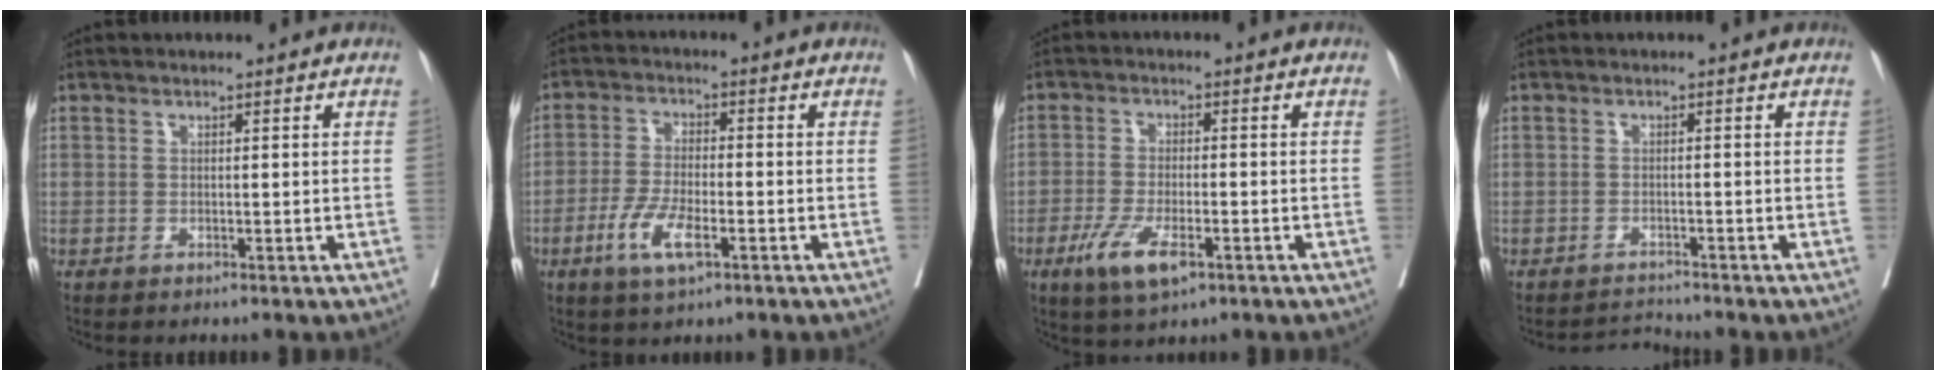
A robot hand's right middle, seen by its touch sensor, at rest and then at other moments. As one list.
[{"total": 6.8, "force": [-3.1, 1.9, 5.7], "torque": [-0.116, -0.007, -0.055]}, {"total": 7.1, "force": [-3.6, 2.1, 5.8], "torque": [-0.116, -0.013, -0.059]}, {"total": 2.2, "force": [-2.0, -0.7, -0.8], "torque": [0.013, -0.013, -0.030]}]